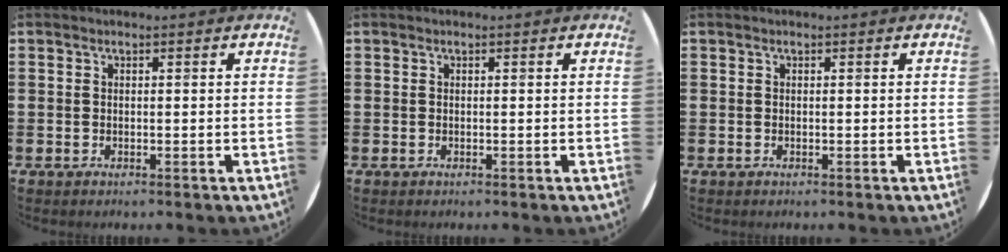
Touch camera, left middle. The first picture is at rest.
{"total": 0.0}
{"total": 0.0}